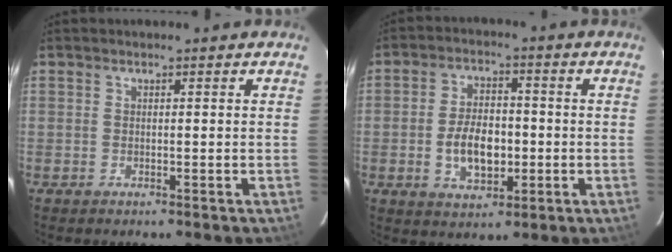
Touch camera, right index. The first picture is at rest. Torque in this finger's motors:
{"motor_torque": [0.26, -0.14, 0.26, 0.04]}